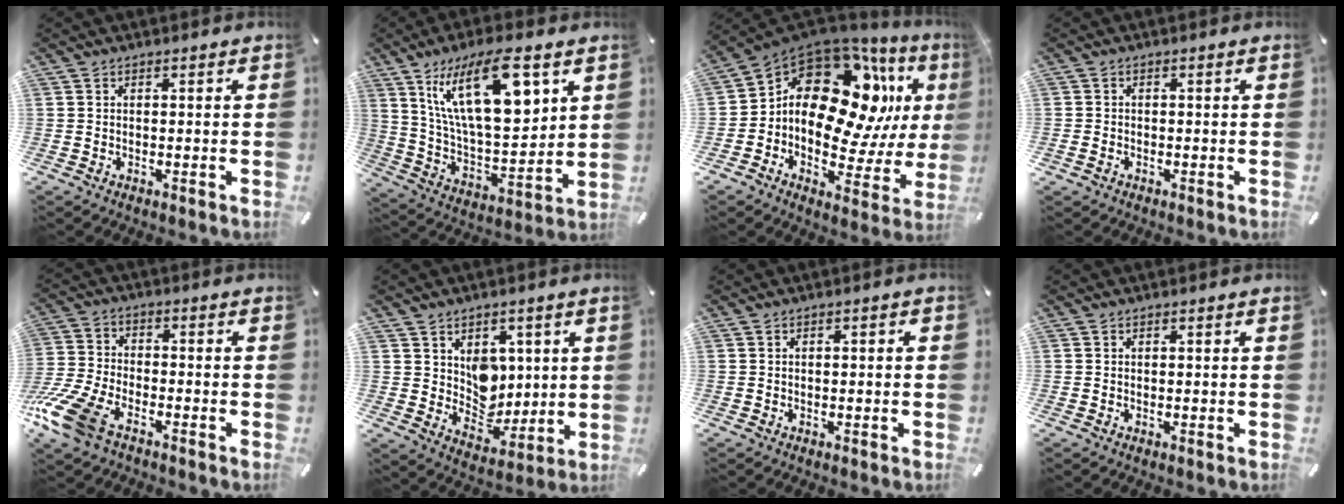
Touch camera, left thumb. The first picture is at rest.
{"total": 21.3, "force": [10.7, 8.6, 16.2], "torque": [-0.307, -0.040, 0.169]}
{"total": 19.0, "force": [5.6, 12.6, 13.0], "torque": [-0.206, -0.050, 0.093]}
{"total": 1.0, "force": [-0.6, 0.8, 0.3], "torque": [-0.003, 0.002, -0.013]}
{"total": 12.0, "force": [-7.6, 5.7, 7.4], "torque": [-0.173, 0.022, -0.146]}
{"total": 8.9, "force": [3.6, 7.7, 2.8], "torque": [-0.027, -0.039, 0.070]}
{"total": 0.8, "force": [-0.2, 0.3, 0.6], "torque": [-0.011, 0.000, -0.005]}
{"total": 0.0}